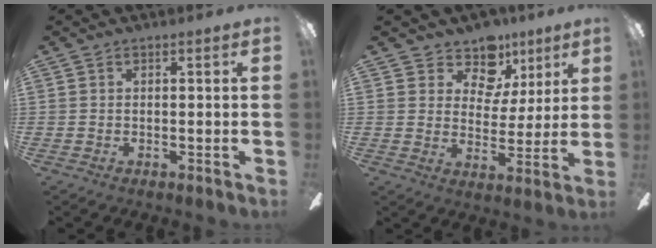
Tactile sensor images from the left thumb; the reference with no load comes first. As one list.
[{"total": 10.8, "force": [7.3, 7.1, 3.6], "torque": [-0.059, -0.047, 0.137]}]